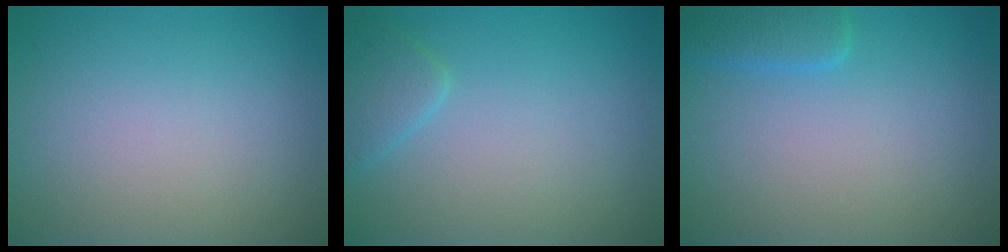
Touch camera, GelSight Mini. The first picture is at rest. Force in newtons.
{"total": 1.7, "press": 1.7, "slide": 0.2}
{"total": 2.0, "press": 2.0, "slide": 0.1}